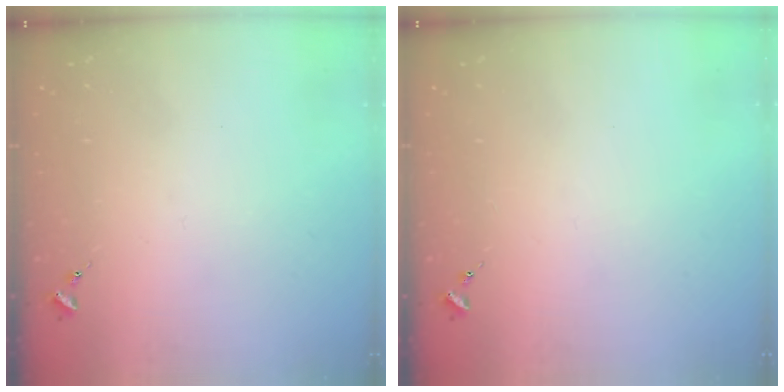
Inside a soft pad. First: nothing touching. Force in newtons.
{"total": 0.0}